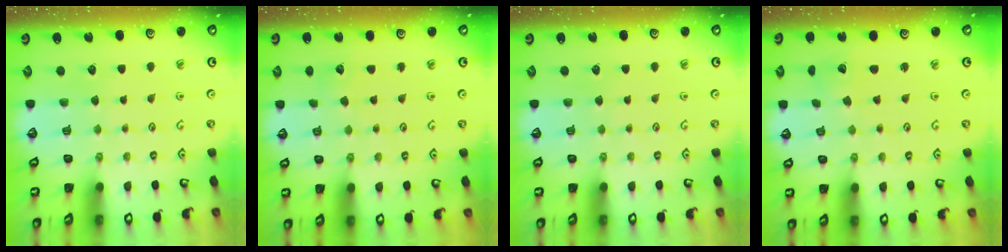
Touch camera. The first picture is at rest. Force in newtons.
{"total": 2.8, "press": 2.8, "slide": 0.2}
{"total": 0.0}
{"total": 1.9, "press": 1.9, "slide": 0.1}